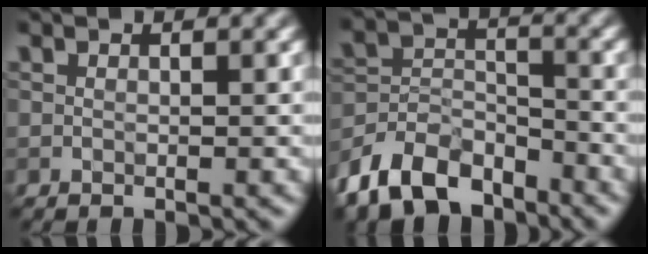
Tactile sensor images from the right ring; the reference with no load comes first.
{"total": 8.3, "force": [-6.2, 4.2, 3.4], "torque": [-0.064, -0.003, -0.129]}